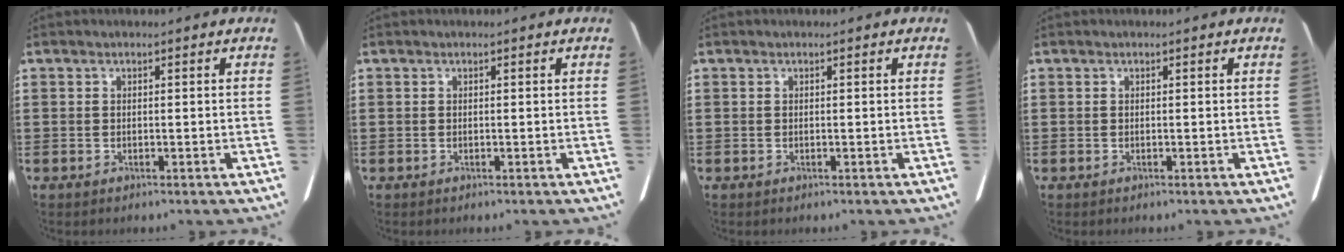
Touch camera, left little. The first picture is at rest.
{"total": 0.0}
{"total": 0.0}
{"total": 0.0}